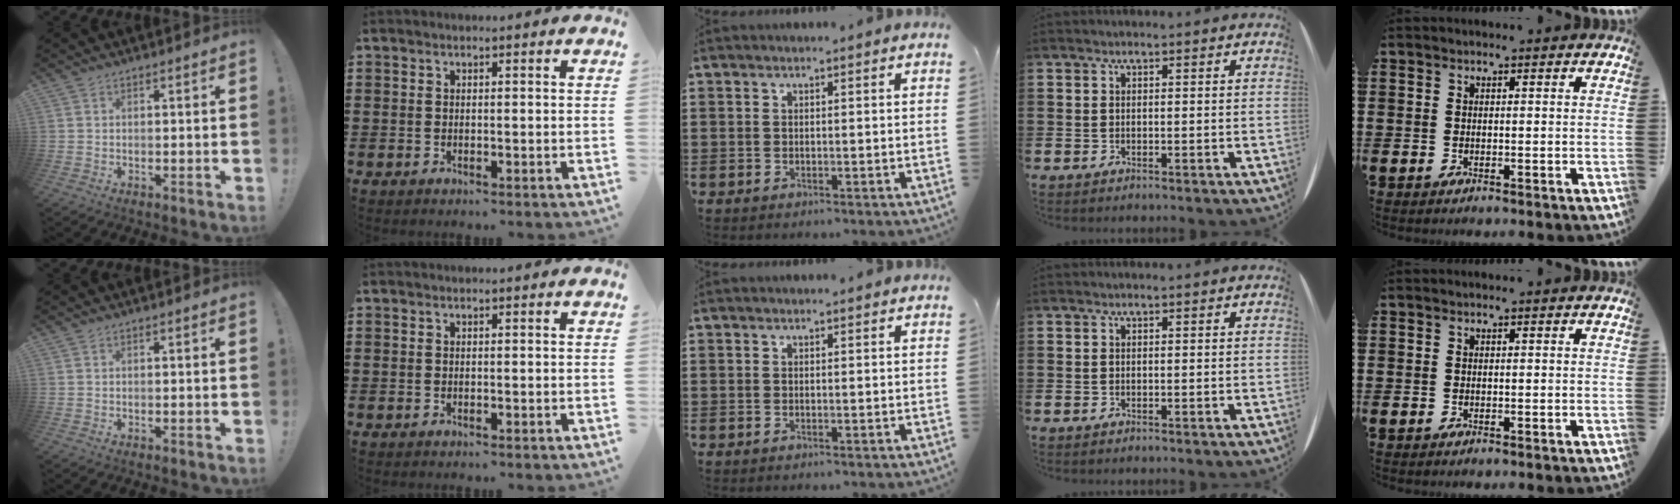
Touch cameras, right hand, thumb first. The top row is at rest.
{}